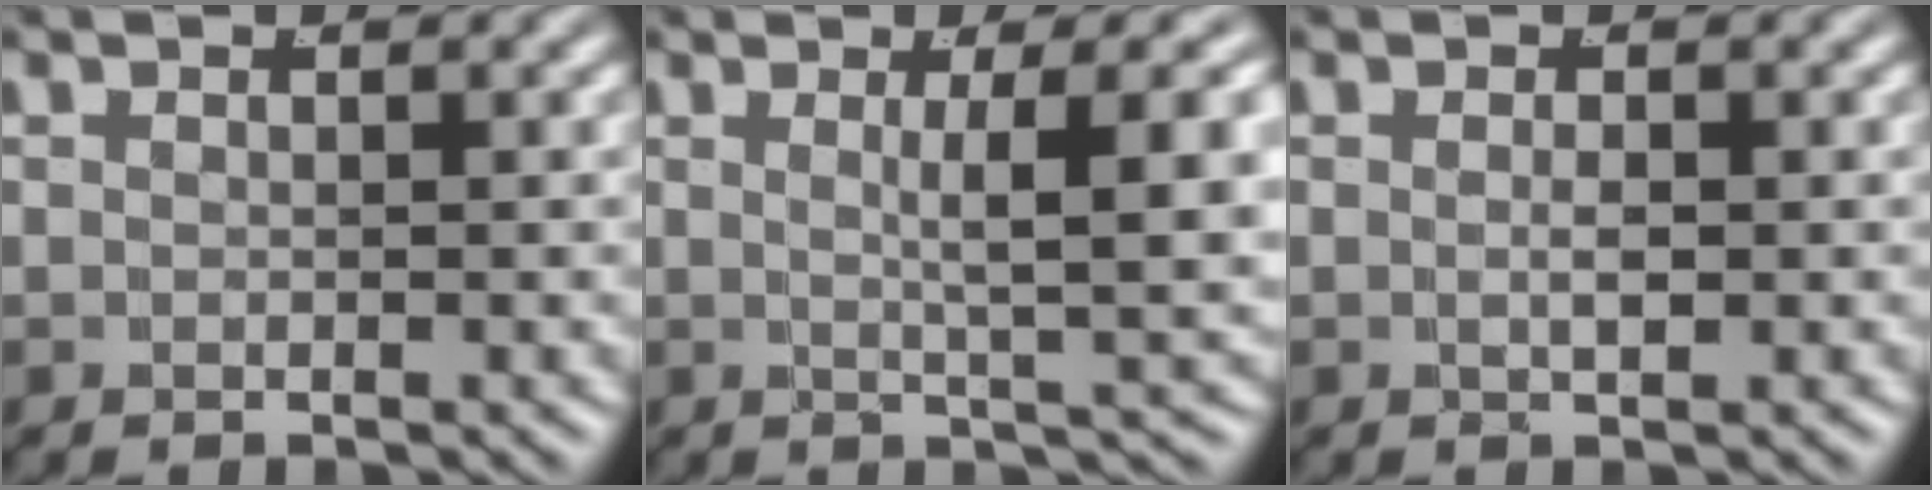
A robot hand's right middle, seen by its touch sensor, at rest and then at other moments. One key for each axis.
{"total": 5.4, "fx": 1.2, "fy": -0.1, "fz": 5.3, "tx": -0.063, "ty": 0.003, "tz": 0.021}
{"total": 0.9, "fx": -0.1, "fy": -0.1, "fz": 0.9, "tx": -0.017, "ty": -0.009, "tz": 0.003}